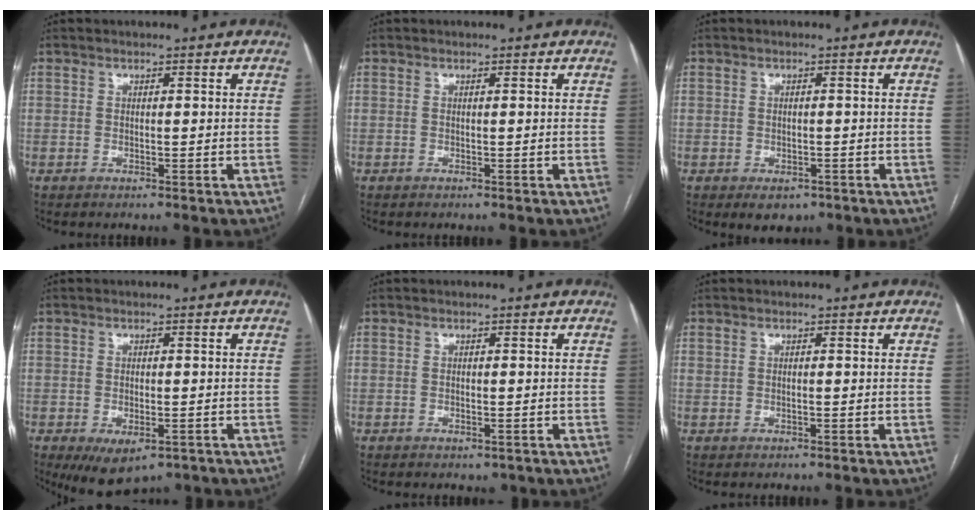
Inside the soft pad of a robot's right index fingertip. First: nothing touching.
{"total": 0.0}
{"total": 3.2, "force": [-1.7, 2.2, 1.5], "torque": [-0.013, 0.000, -0.012]}
{"total": 6.7, "force": [-3.7, 3.4, 4.5], "torque": [-0.071, -0.011, -0.049]}
{"total": 1.2, "force": [-0.6, 0.8, 0.7], "torque": [-0.008, 0.000, 0.000]}
{"total": 0.0}